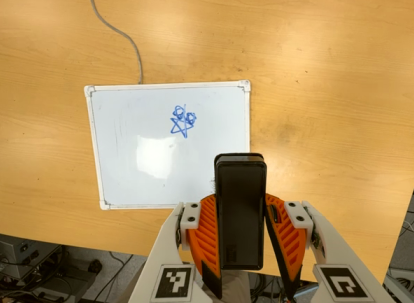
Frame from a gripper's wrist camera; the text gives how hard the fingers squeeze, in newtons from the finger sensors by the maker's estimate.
{"total": 5.6, "left": 4.5, "right": 6.8}